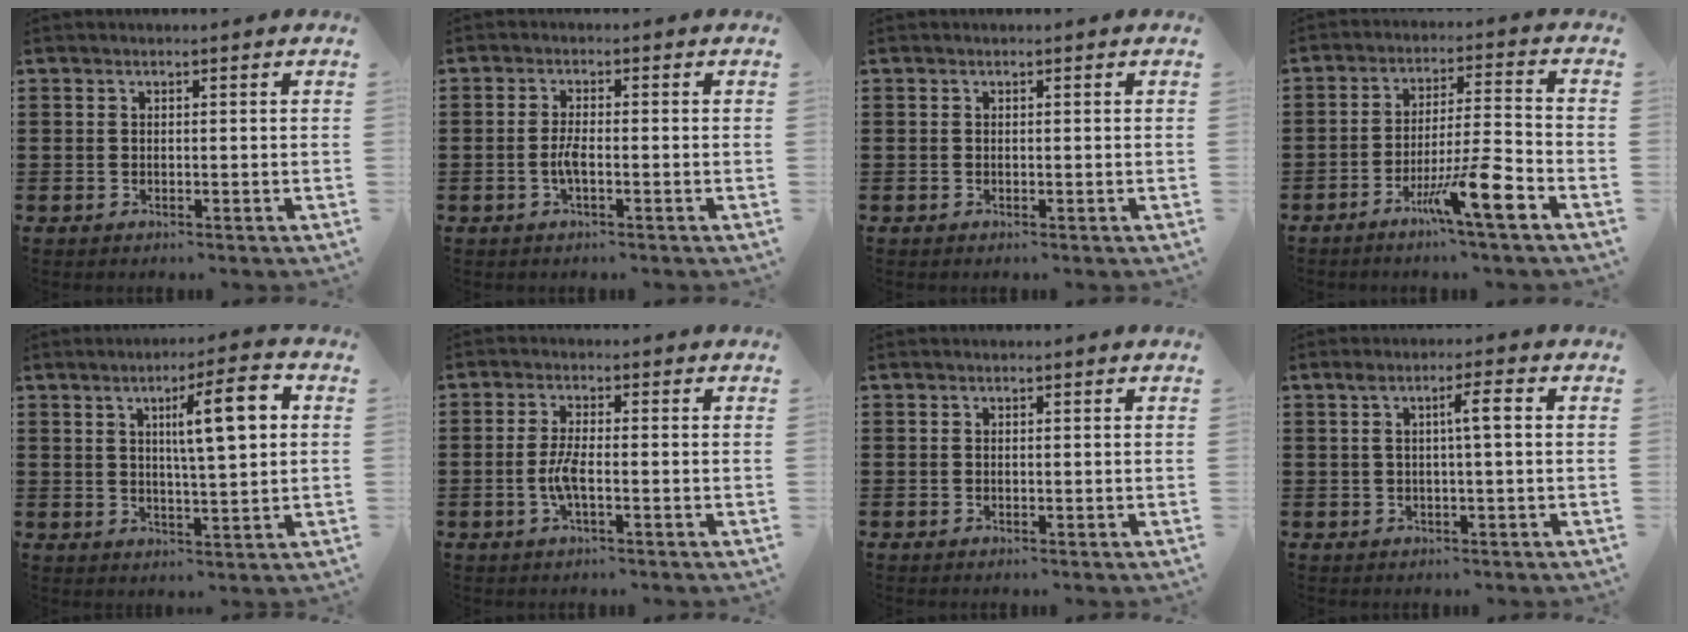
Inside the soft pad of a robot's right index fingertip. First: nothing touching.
{"total": 2.8, "force": [-0.9, 0.6, 2.6], "torque": [-0.063, -0.004, -0.022]}
{"total": 0.0}
{"total": 10.3, "force": [-5.6, 0.4, 8.6], "torque": [-0.150, -0.003, -0.100]}
{"total": 9.2, "force": [2.5, 1.6, 8.7], "torque": [-0.154, 0.000, 0.035]}
{"total": 4.0, "force": [-1.2, 0.9, 3.7], "torque": [-0.087, -0.004, -0.028]}
{"total": 0.0}
{"total": 3.8, "force": [0.4, 0.1, 3.7], "torque": [-0.070, 0.001, 0.002]}